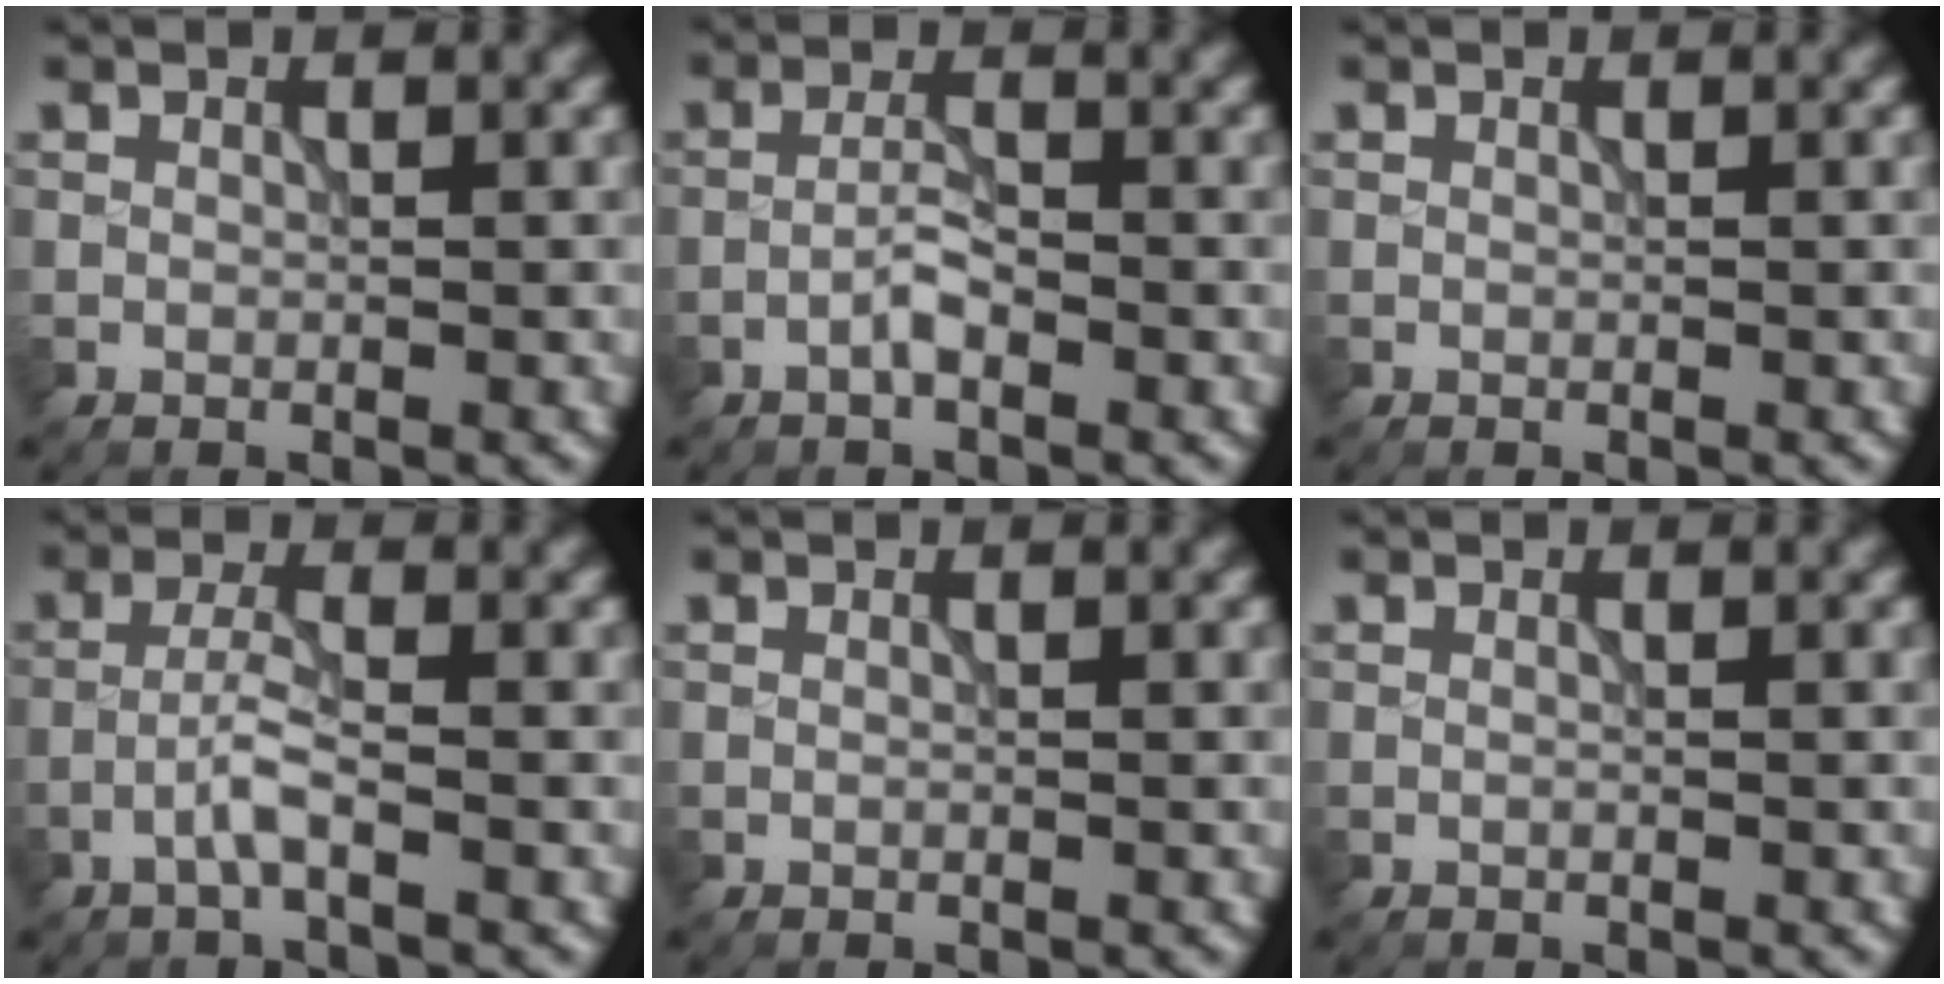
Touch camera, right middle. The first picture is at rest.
{"total": 2.0, "force": [-1.1, 0.5, 1.6], "torque": [-0.032, 0.007, -0.026]}
{"total": 0.0}
{"total": 2.4, "force": [-1.2, 0.2, 2.1], "torque": [-0.043, 0.010, -0.031]}
{"total": 0.0}
{"total": 0.0}